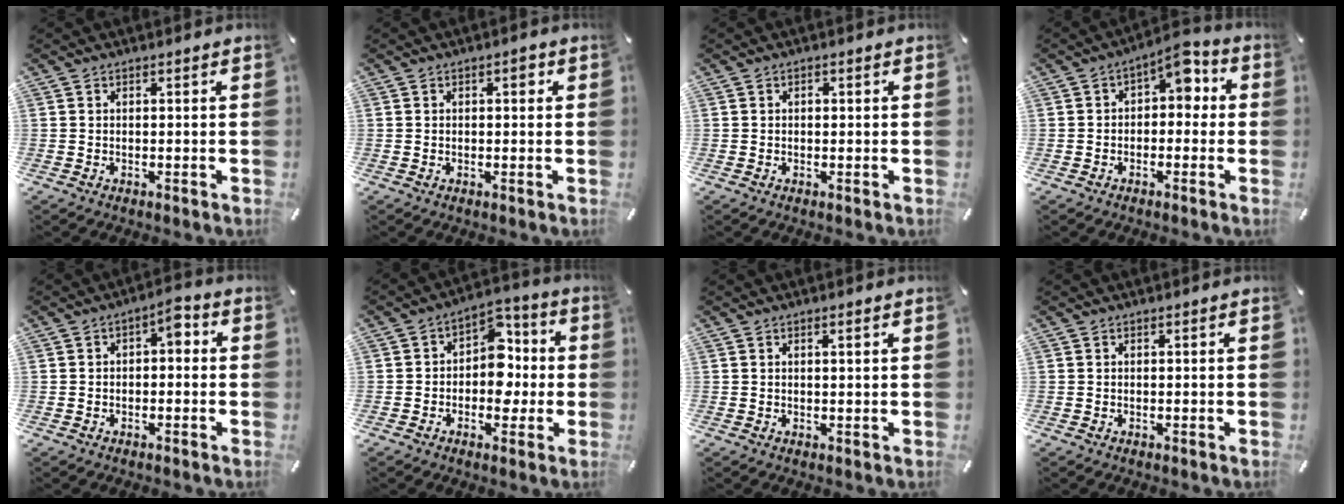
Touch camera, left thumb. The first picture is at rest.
{"total": 2.0, "force": [0.4, 1.1, 1.6], "torque": [-0.016, 0.003, 0.000]}
{"total": 0.6, "force": [0.0, 0.5, 0.5], "torque": [-0.009, 0.001, 0.000]}
{"total": 6.0, "force": [2.1, 3.6, 4.3], "torque": [-0.057, -0.014, 0.029]}
{"total": 3.8, "force": [-0.4, 2.1, 3.1], "torque": [-0.054, 0.013, -0.015]}
{"total": 10.2, "force": [-1.5, 7.8, 6.5], "torque": [-0.076, 0.014, -0.028]}
{"total": 1.0, "force": [0.4, 0.0, 0.9], "torque": [-0.017, -0.001, 0.006]}
{"total": 0.0}